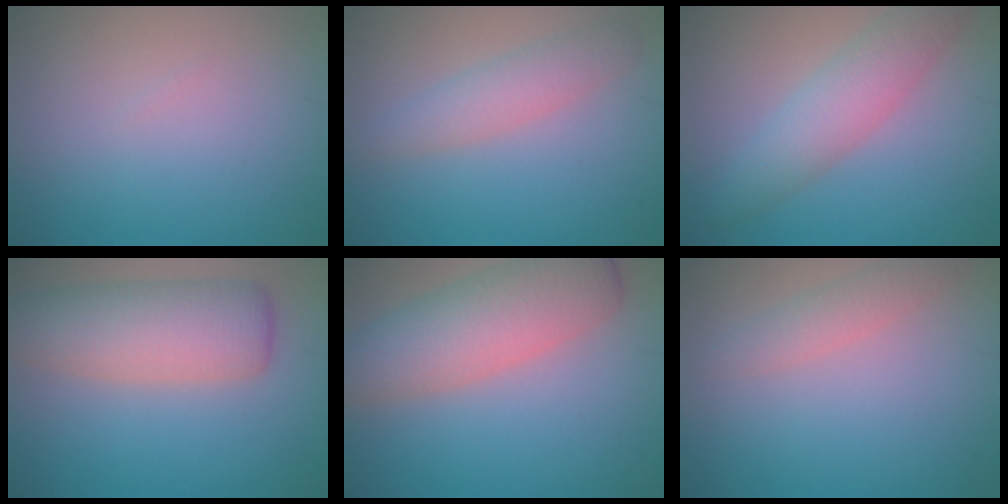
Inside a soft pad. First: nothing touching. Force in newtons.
{"total": 2.8, "press": 2.8, "slide": 0.0}
{"total": 4.3, "press": 4.2, "slide": 0.1}
{"total": 6.8, "press": 6.8, "slide": 0.3}
{"total": 7.2, "press": 7.2, "slide": 0.4}
{"total": 2.0, "press": 2.0, "slide": 0.1}